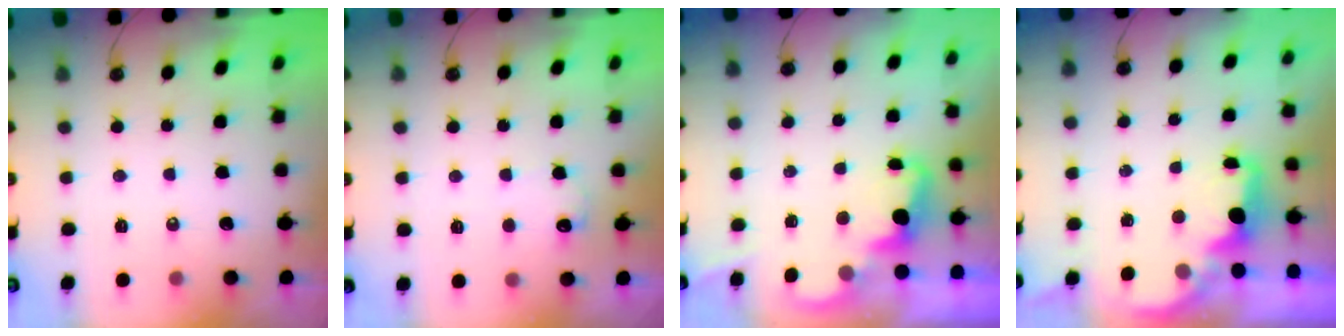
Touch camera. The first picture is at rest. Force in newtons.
{"total": 6.3, "press": 6.3, "slide": 0.2}
{"total": 2.4, "press": 2.3, "slide": 0.5}
{"total": 2.5, "press": 2.3, "slide": 0.8}